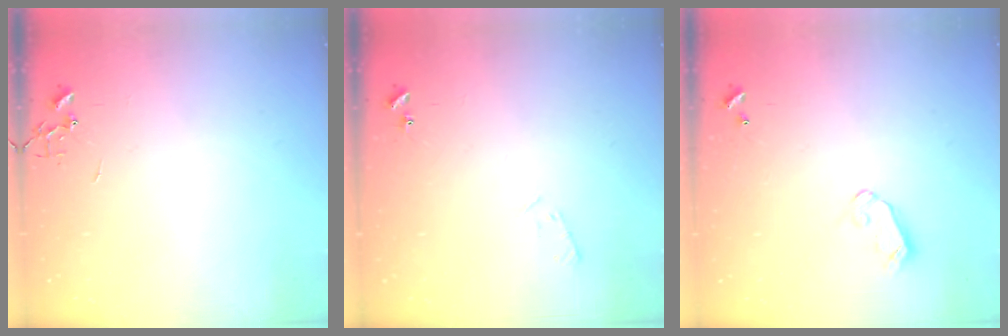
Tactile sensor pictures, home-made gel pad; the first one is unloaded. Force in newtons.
{"total": 5.3, "press": 5.2, "slide": 0.9}
{"total": 5.4, "press": 5.4, "slide": 0.5}